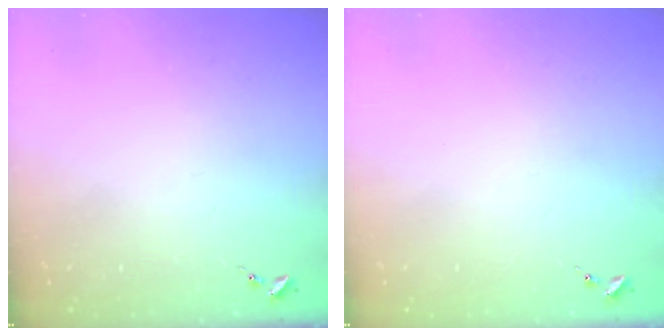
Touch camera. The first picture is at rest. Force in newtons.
{"total": 0.0}